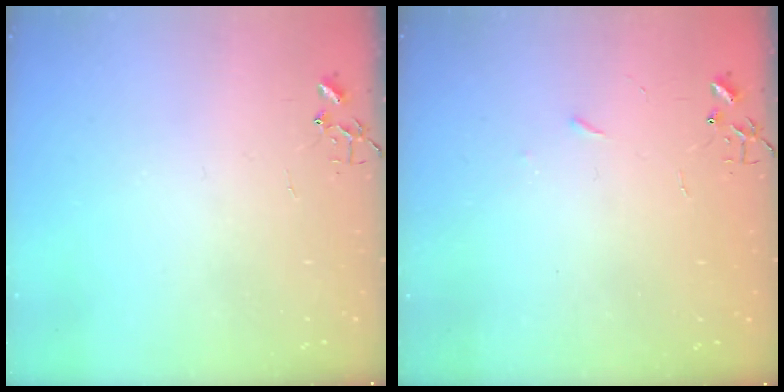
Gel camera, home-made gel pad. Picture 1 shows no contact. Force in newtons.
{"total": 2.6, "press": 2.5, "slide": 0.4}